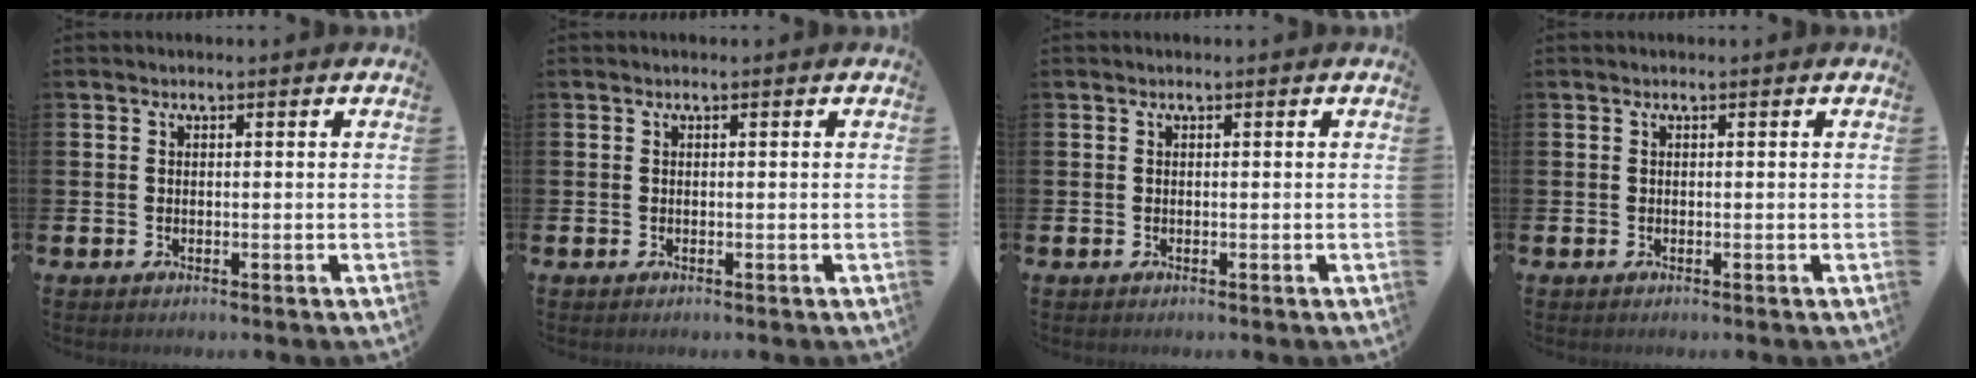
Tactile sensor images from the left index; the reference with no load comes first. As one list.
[{"total": 0.0}, {"total": 0.0}, {"total": 0.0}]